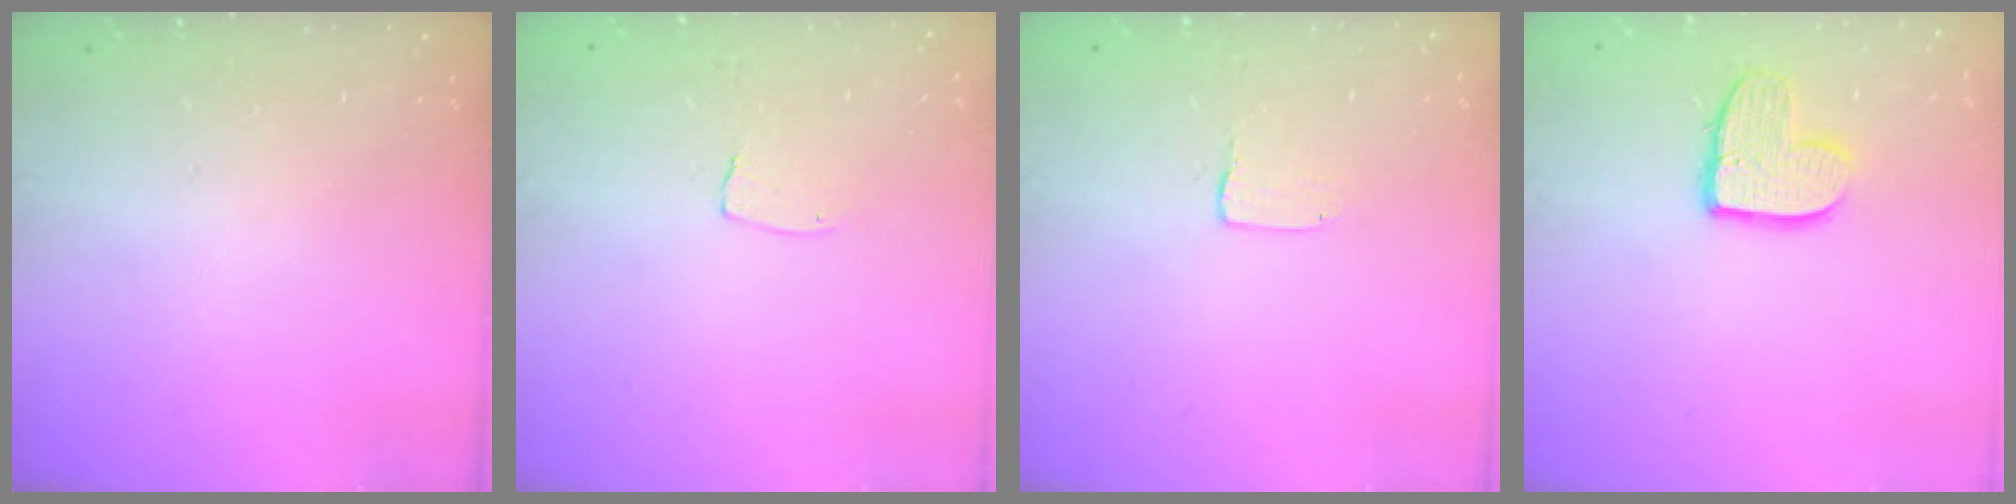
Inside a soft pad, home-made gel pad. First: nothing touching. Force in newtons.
{"total": 2.6, "press": 2.6, "slide": 0.1}
{"total": 1.0, "press": 1.0, "slide": 0.1}
{"total": 9.8, "press": 9.8, "slide": 0.5}